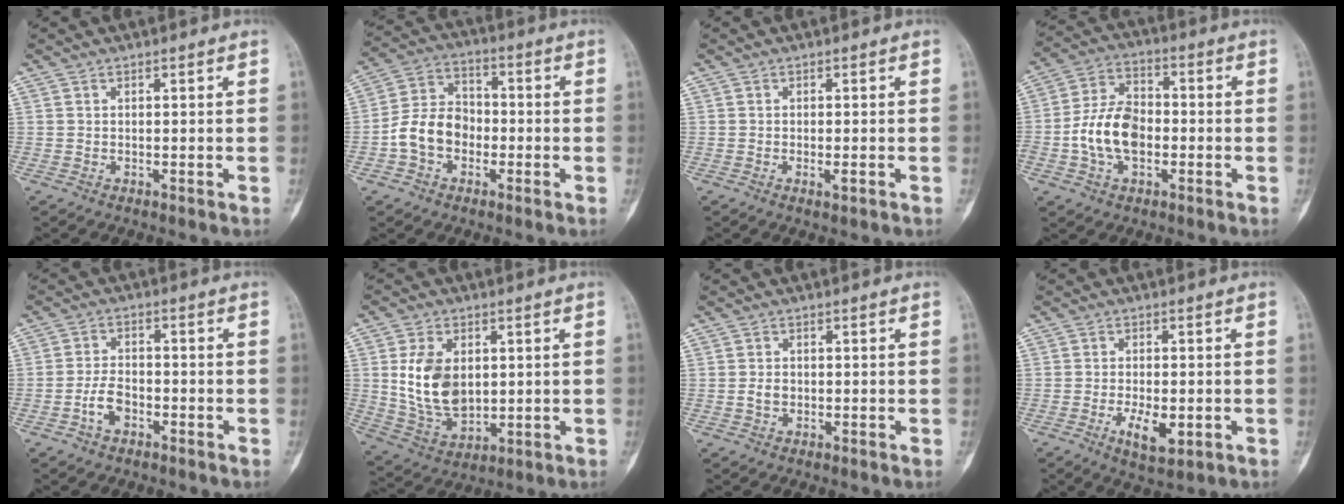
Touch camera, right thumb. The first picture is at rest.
{"total": 9.9, "force": [-2.6, 7.6, 5.8], "torque": [-0.093, 0.038, -0.060]}
{"total": 1.5, "force": [-0.5, 0.5, 1.3], "torque": [-0.023, -0.002, -0.008]}
{"total": 11.7, "force": [-2.2, 7.6, 8.7], "torque": [-0.151, 0.029, -0.049]}
{"total": 4.8, "force": [-2.3, 2.8, 3.0], "torque": [-0.054, 0.021, -0.046]}
{"total": 12.6, "force": [1.7, 8.4, 9.3], "torque": [-0.148, -0.013, 0.045]}
{"total": 2.0, "force": [-0.3, 1.5, 1.3], "torque": [-0.022, 0.005, -0.005]}
{"total": 6.7, "force": [-2.1, 3.0, 5.6], "torque": [-0.090, -0.004, -0.028]}